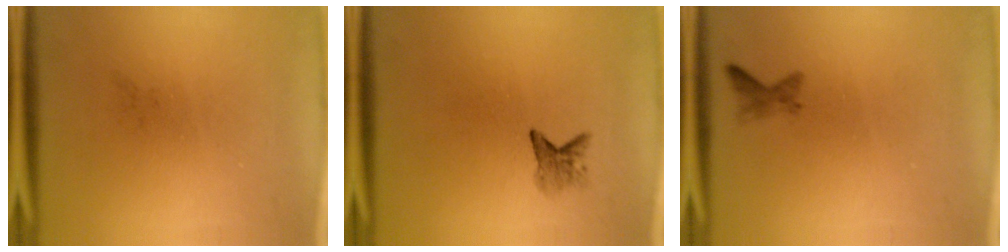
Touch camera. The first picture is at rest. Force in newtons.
{"total": 1.8}
{"total": 1.1}